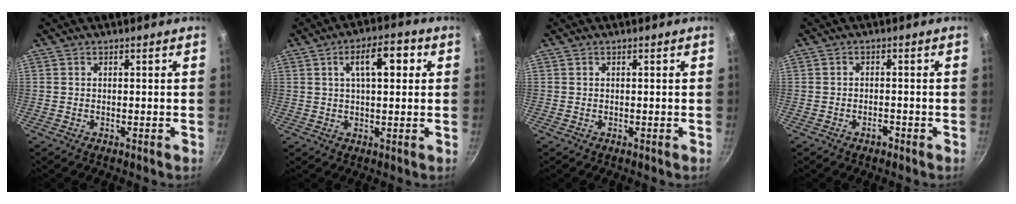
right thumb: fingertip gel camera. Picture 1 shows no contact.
{"total": 8.4, "force": [2.4, 3.7, 7.2], "torque": [-0.095, 0.013, 0.032]}
{"total": 0.0}
{"total": 1.5, "force": [-1.1, 0.8, 0.6], "torque": [-0.001, 0.012, -0.015]}